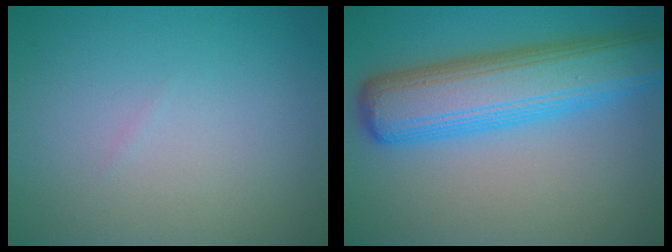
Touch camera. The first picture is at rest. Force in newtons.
{"total": 8.9, "press": 8.9, "slide": 0.2}